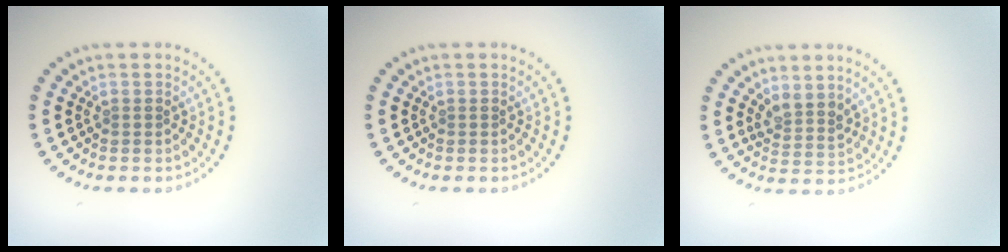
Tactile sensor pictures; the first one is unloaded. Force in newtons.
{"total": 0.0}
{"total": 2.3, "press": 1.8, "slide": 1.5}